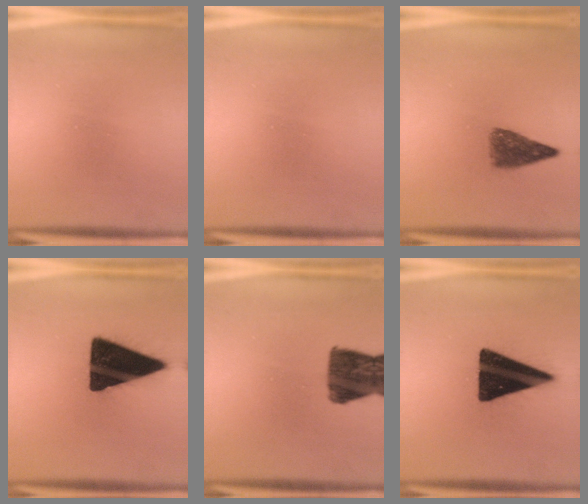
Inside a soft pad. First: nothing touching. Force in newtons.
{"total": 0.0}
{"total": 4.5}
{"total": 18.1}
{"total": 11.2}
{"total": 18.8}